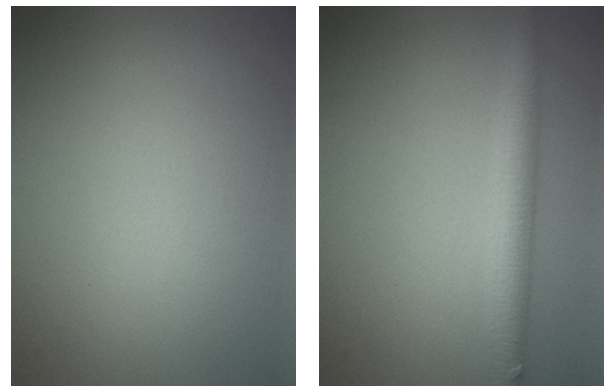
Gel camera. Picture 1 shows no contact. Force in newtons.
{"total": 3.8, "press": 3.8, "slide": 0.3}